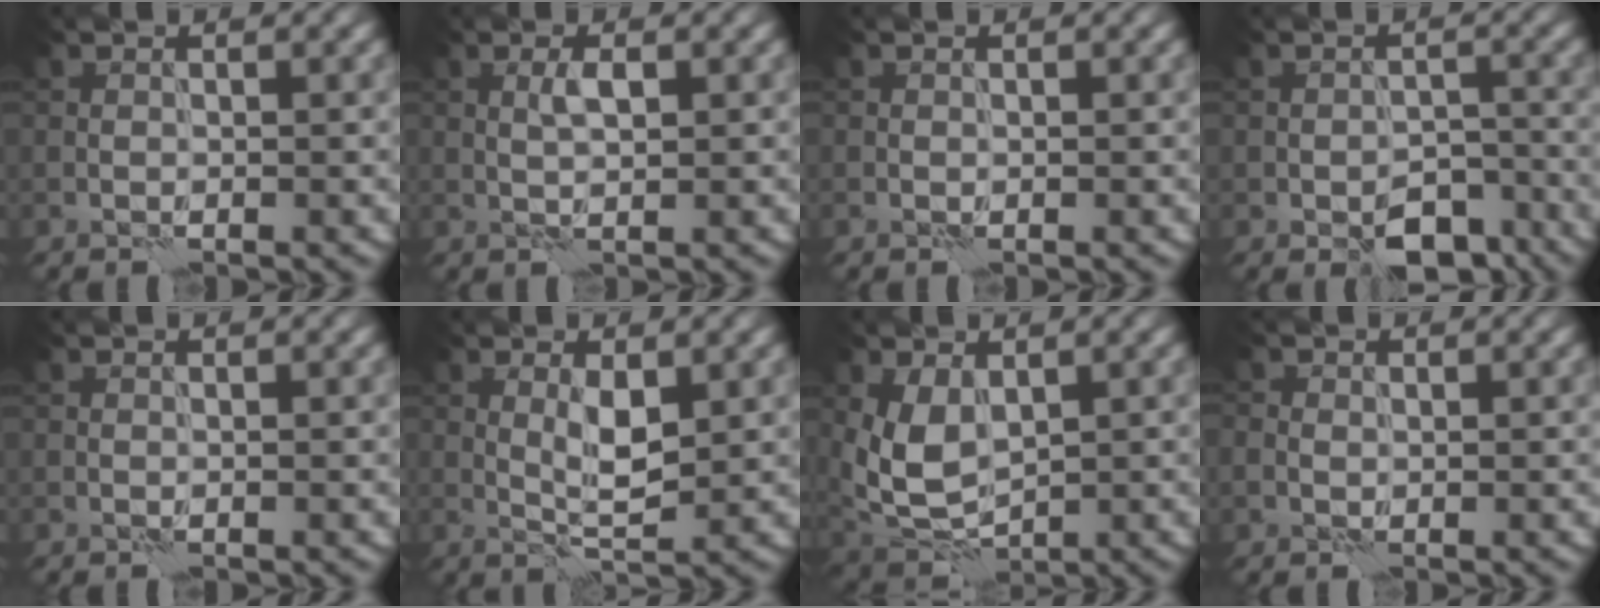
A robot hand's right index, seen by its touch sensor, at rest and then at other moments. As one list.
[{"total": 1.4, "force": [0.6, 0.4, 1.2], "torque": [-0.027, 0.002, 0.010]}, {"total": 0.0}, {"total": 5.6, "force": [-3.8, 2.8, 3.0], "torque": [-0.038, -0.002, -0.054]}, {"total": 0.0}, {"total": 2.6, "force": [0.9, 0.7, 2.3], "torque": [-0.049, -0.006, 0.016]}, {"total": 4.6, "force": [1.1, 3.1, 3.2], "torque": [-0.081, -0.005, 0.027]}, {"total": 1.0, "force": [0.1, 0.9, 0.2], "torque": [-0.004, -0.003, 0.000]}]